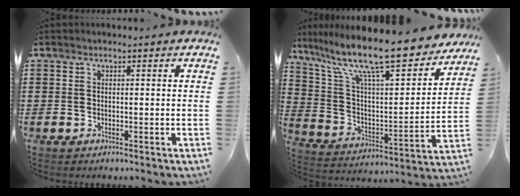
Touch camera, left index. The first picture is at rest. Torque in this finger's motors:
{"motor_torque": [1.25, -0.88, 1.06, 0.21]}